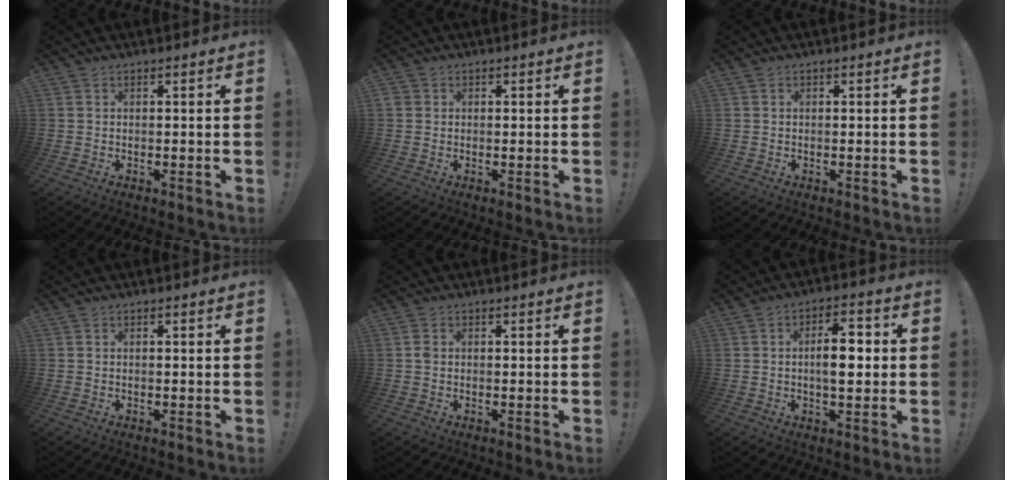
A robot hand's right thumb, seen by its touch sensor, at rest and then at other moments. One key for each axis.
{"total": 1.3, "fx": 0.3, "fy": 1.1, "fz": 0.4, "tx": -0.009, "ty": 0.004, "tz": 0.006}
{"total": 0.0}
{"total": 0.0}
{"total": 1.6, "fx": 0.0, "fy": 1.1, "fz": 1.1, "tx": -0.022, "ty": 0.004, "tz": 0.001}
{"total": 8.7, "fx": 0.0, "fy": 4.0, "fz": 7.7, "tx": -0.108, "ty": 0.008, "tz": -0.006}